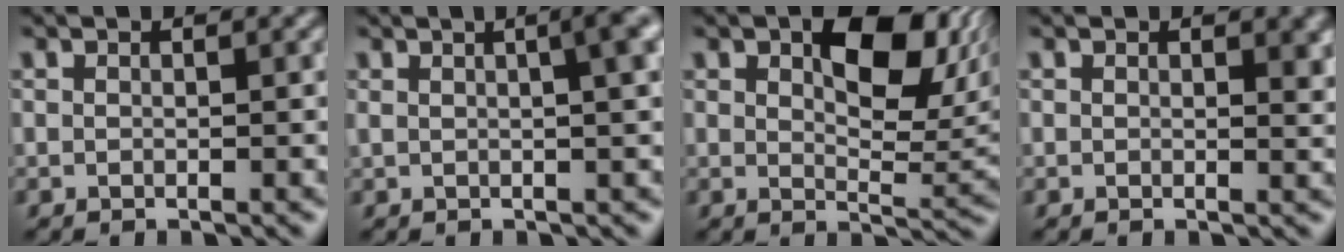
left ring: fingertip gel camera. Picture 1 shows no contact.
{"total": 5.8, "force": [2.0, 2.4, 4.9], "torque": [-0.026, 0.031, 0.004]}
{"total": 9.4, "force": [3.7, 4.5, 7.4], "torque": [-0.103, 0.000, 0.060]}
{"total": 2.1, "force": [0.9, 0.9, 1.6], "torque": [-0.018, 0.001, 0.017]}